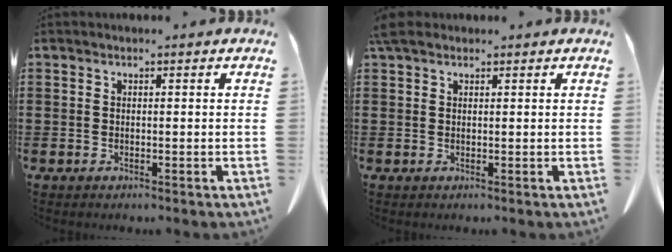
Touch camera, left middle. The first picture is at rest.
{"total": 2.0, "force": [1.5, 0.8, 1.0], "torque": [-0.026, 0.004, 0.029]}